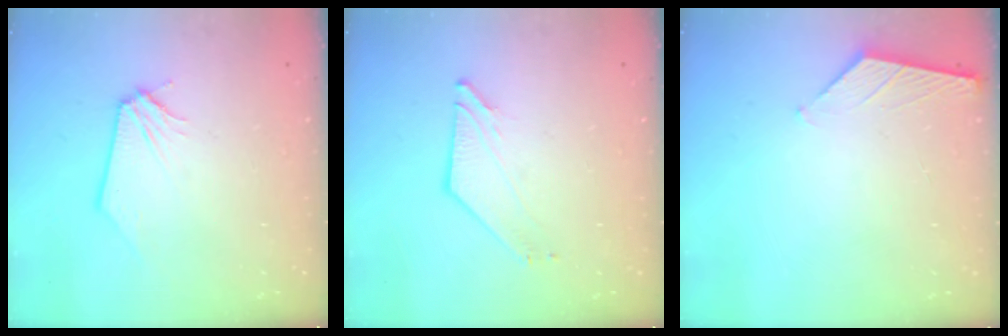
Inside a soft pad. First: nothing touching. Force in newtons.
{"total": 2.7, "press": 2.7, "slide": 0.3}
{"total": 1.2, "press": 1.1, "slide": 0.2}